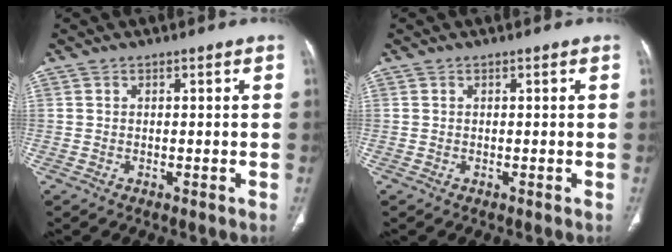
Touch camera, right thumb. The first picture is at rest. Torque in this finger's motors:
{"motor_torque": [0.11, 0.11, -0.03, -0.03, 0.02]}